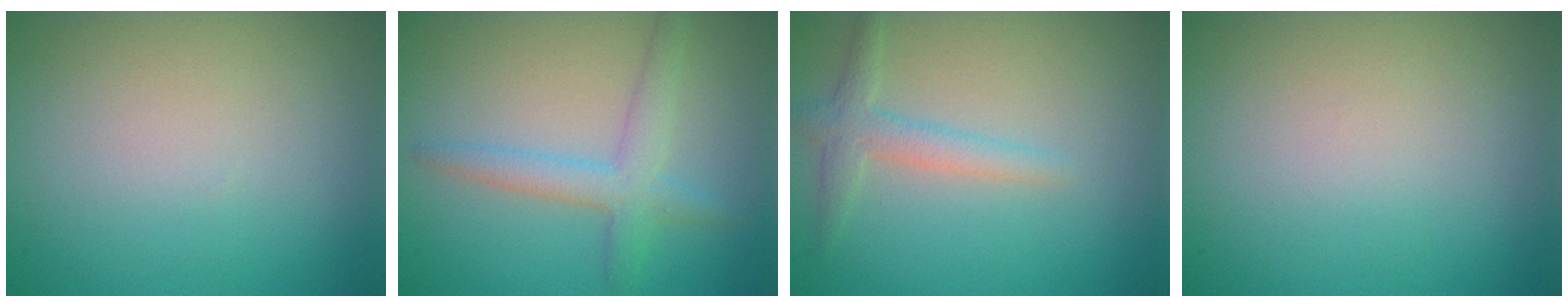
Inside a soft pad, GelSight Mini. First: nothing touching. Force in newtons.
{"total": 2.6, "press": 2.6, "slide": 0.2}
{"total": 2.3, "press": 2.3, "slide": 0.1}
{"total": 0.0}